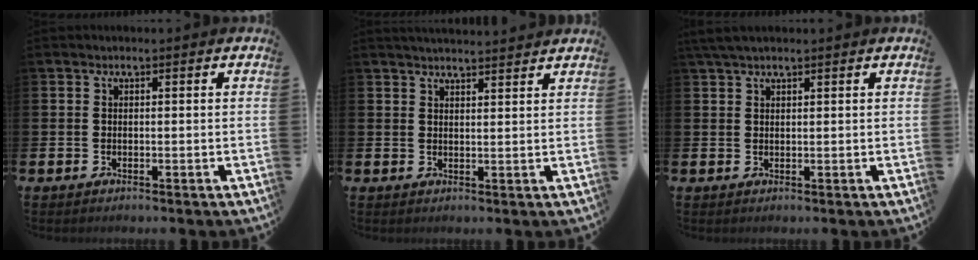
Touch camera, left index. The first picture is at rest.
{"total": 2.9, "force": [2.9, -0.1, 0.1], "torque": [-0.004, -0.015, 0.052]}
{"total": 2.6, "force": [2.1, 0.8, 1.4], "torque": [-0.033, 0.005, 0.039]}